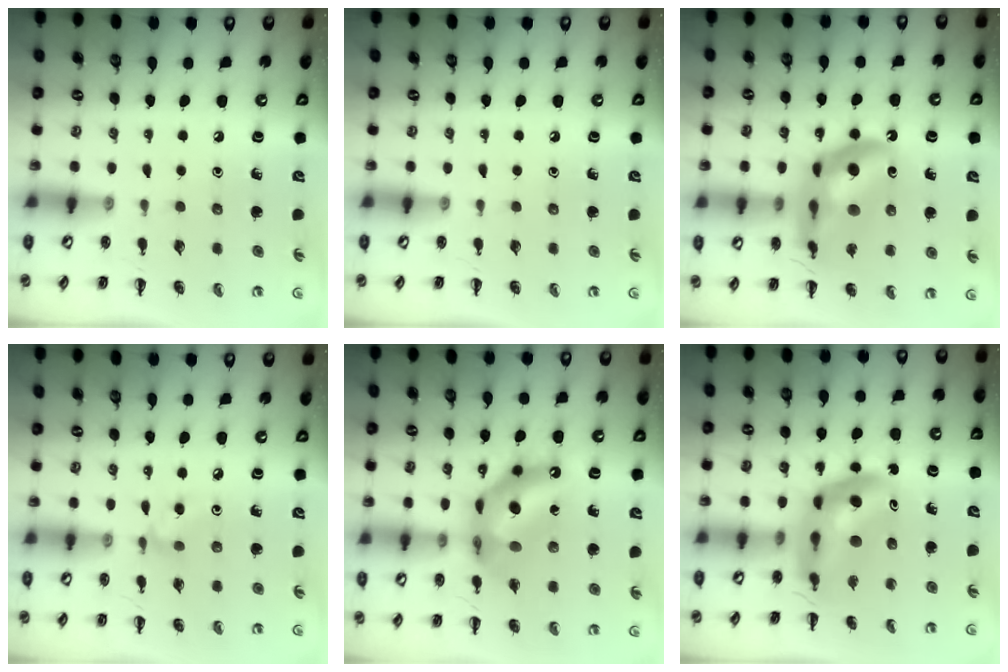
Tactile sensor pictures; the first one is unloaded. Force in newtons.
{"total": 0.0}
{"total": 18.8, "press": 18.3, "slide": 4.5}
{"total": 4.3, "press": 4.0, "slide": 1.5}
{"total": 12.5, "press": 12.0, "slide": 3.5}
{"total": 10.6, "press": 10.1, "slide": 3.1}